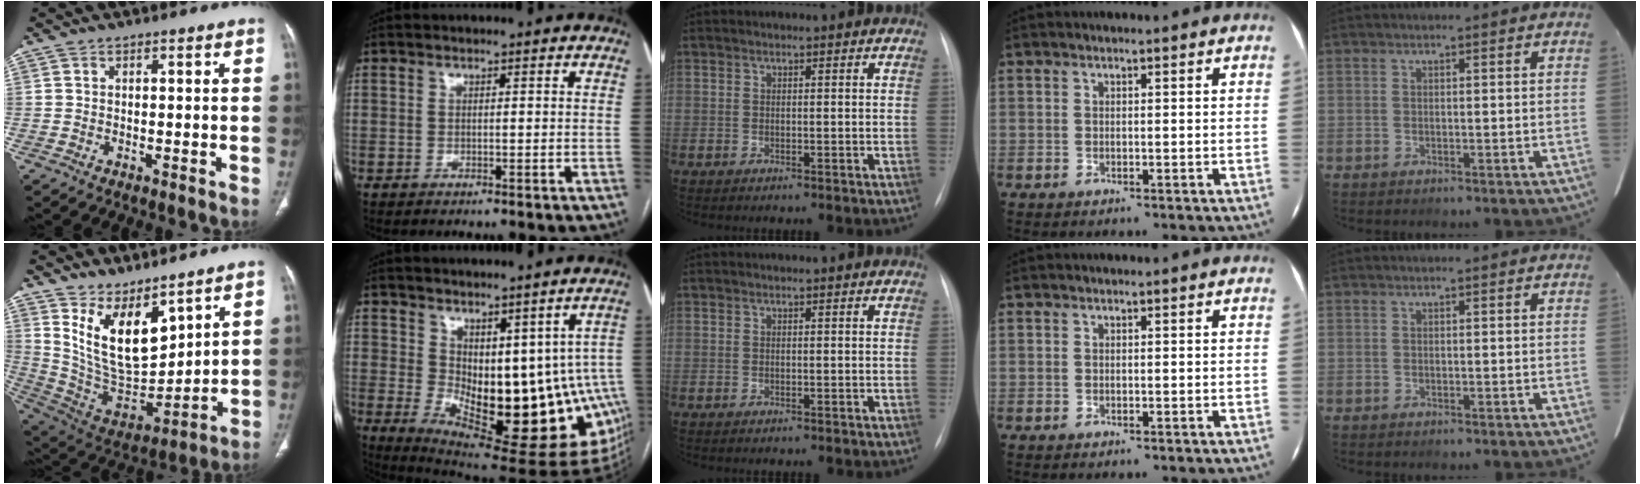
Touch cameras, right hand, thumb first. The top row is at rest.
{"thumb": {"total": 15.4, "force": [8.9, 6.9, 10.5], "torque": [-0.156, -0.065, 0.200]}, "index": {"total": 18.2, "force": [-2.1, 8.6, 15.9], "torque": [-0.168, -0.002, -0.004]}}